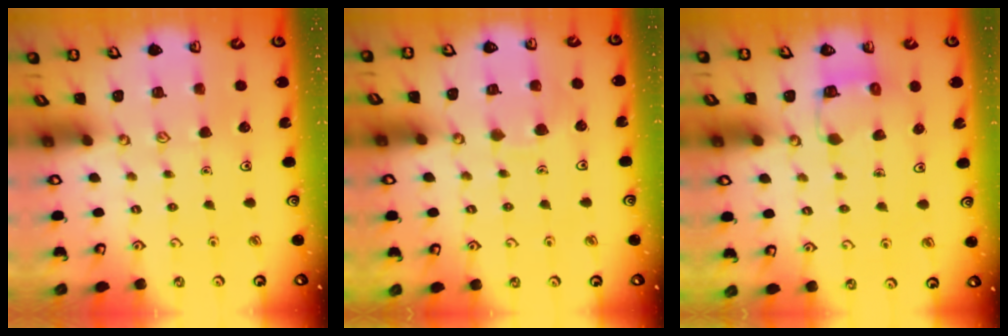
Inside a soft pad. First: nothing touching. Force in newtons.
{"total": 5.2, "press": 5.1, "slide": 0.5}
{"total": 2.8, "press": 2.8, "slide": 0.2}